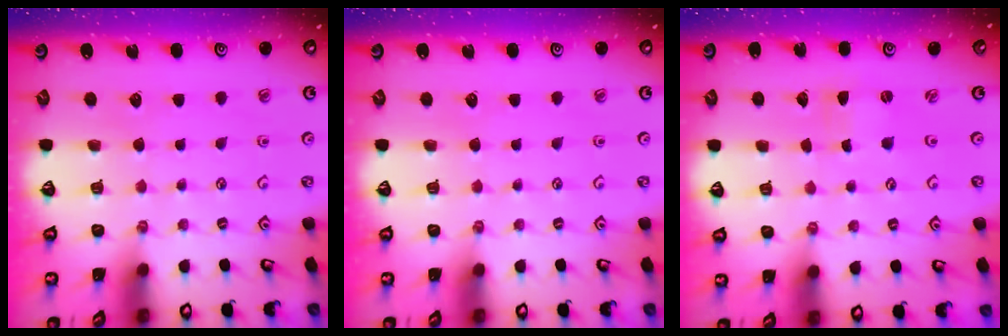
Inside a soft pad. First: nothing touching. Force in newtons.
{"total": 0.0}
{"total": 0.0}